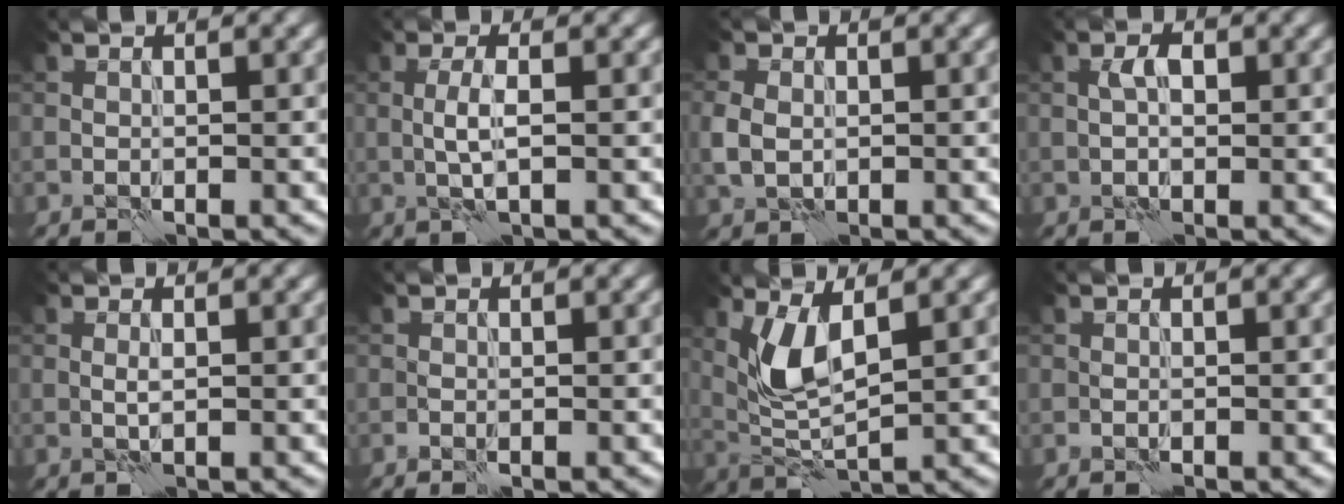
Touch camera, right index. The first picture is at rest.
{"total": 2.0, "force": [0.0, 0.2, 2.0], "torque": [-0.045, 0.008, -0.001]}
{"total": 2.6, "force": [-0.1, 2.0, 1.7], "torque": [-0.041, 0.001, -0.005]}
{"total": 1.9, "force": [0.4, 1.0, 1.6], "torque": [-0.033, 0.006, 0.005]}
{"total": 0.7, "force": [0.2, -0.1, 0.7], "torque": [-0.016, 0.002, 0.003]}
{"total": 0.6, "force": [-0.3, 0.1, 0.5], "torque": [-0.012, -0.001, -0.007]}
{"total": 4.0, "force": [1.6, 1.1, 3.5], "torque": [-0.081, -0.006, 0.036]}
{"total": 0.0}